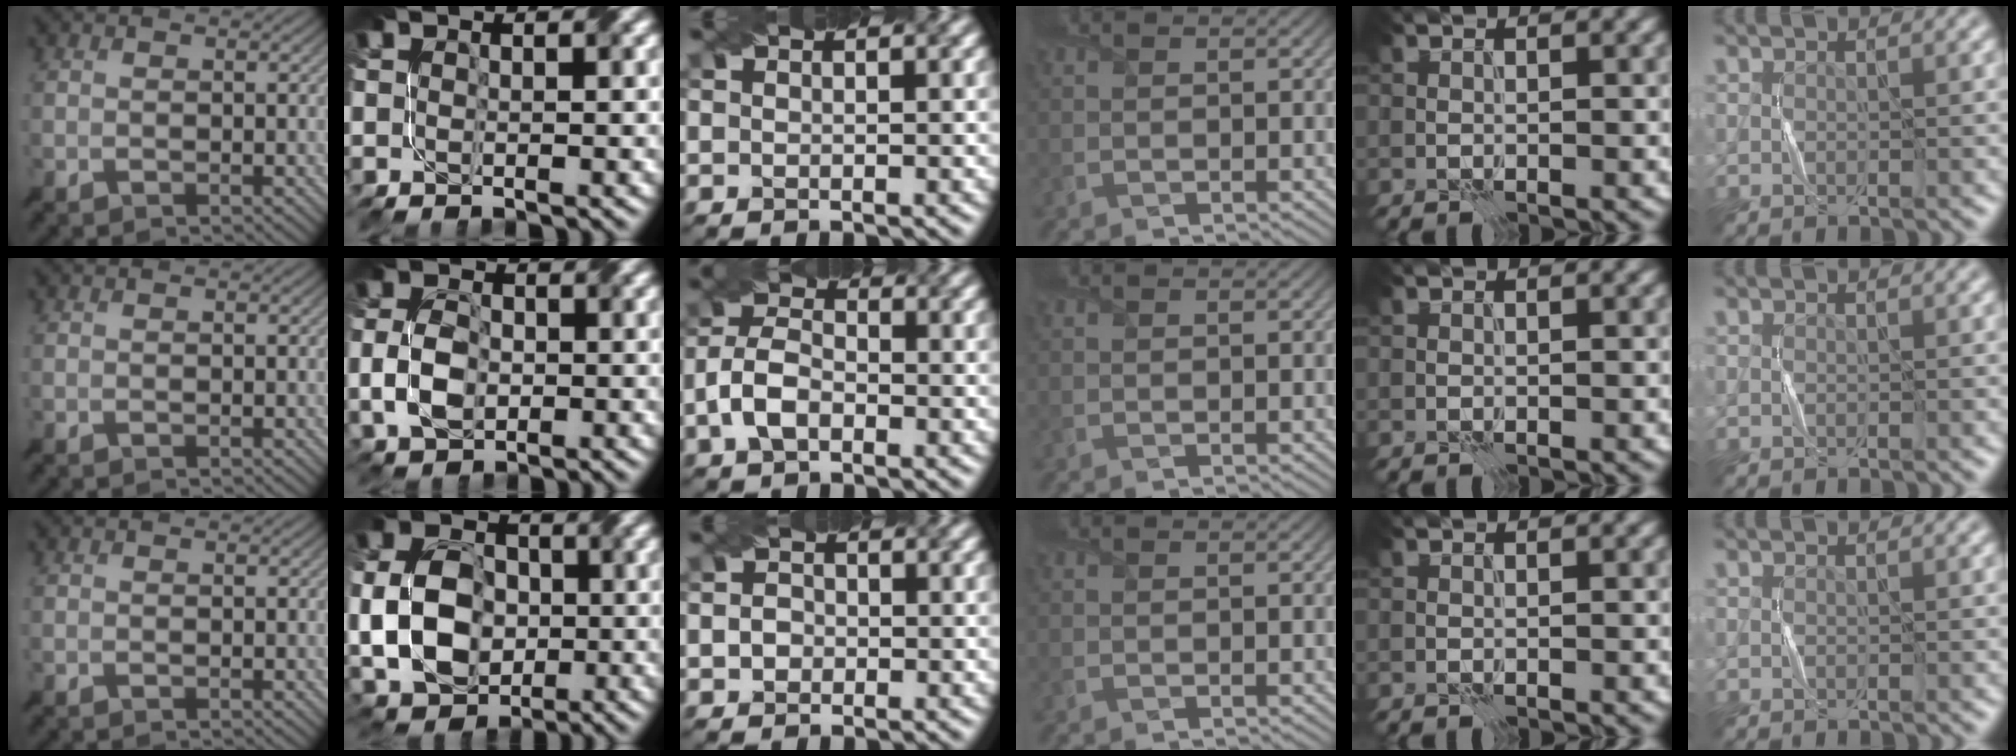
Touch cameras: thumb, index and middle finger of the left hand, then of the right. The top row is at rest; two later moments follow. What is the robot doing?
{"motion": "fold", "object": "coffee filter"}